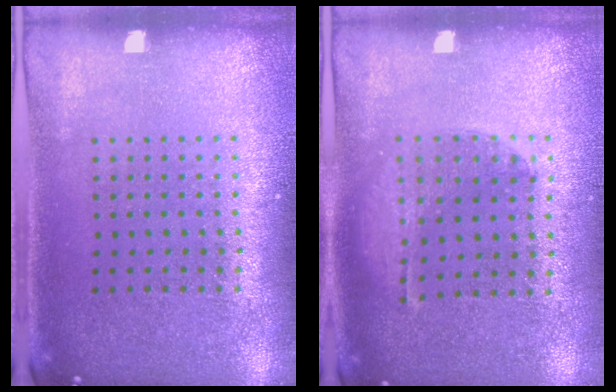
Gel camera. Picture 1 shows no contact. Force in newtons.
{"total": 1.1, "press": 1.1, "slide": 0.2}